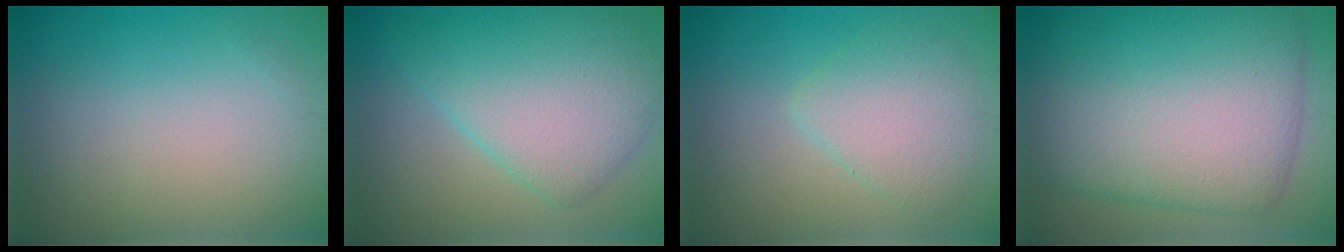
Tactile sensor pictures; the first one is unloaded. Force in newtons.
{"total": 7.8, "press": 7.8, "slide": 0.2}
{"total": 3.3, "press": 3.3, "slide": 0.2}
{"total": 13.5, "press": 13.5, "slide": 0.6}